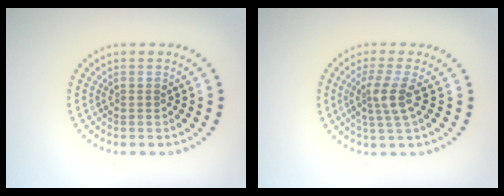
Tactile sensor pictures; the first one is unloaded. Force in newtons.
{"total": 2.7, "press": 2.1, "slide": 1.7}